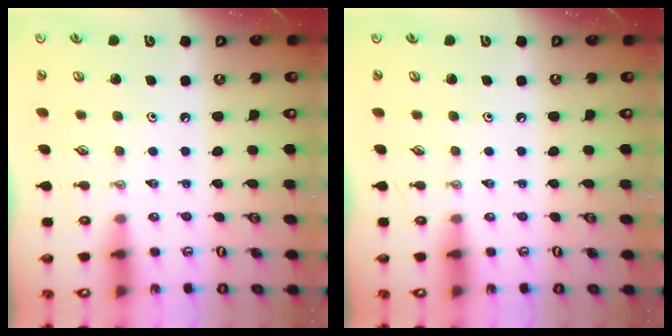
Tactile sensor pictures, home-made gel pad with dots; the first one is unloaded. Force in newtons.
{"total": 0.0}